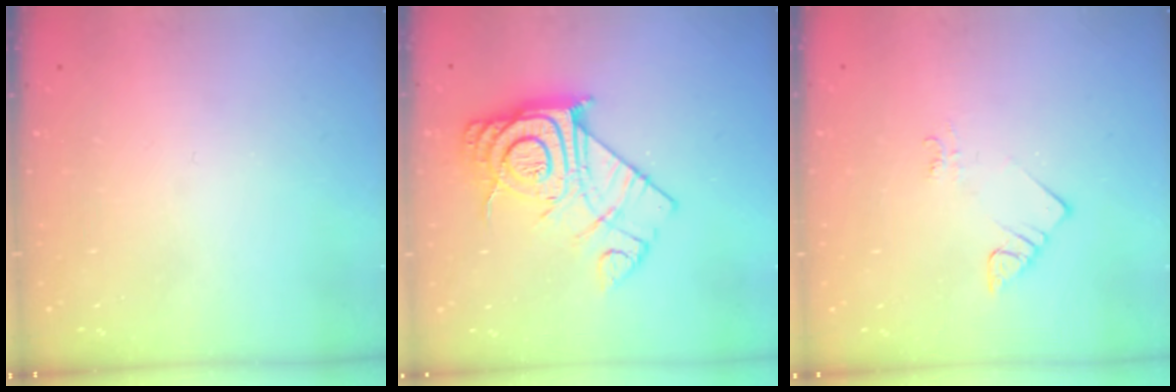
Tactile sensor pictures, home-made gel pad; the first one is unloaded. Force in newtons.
{"total": 17.2, "press": 17.1, "slide": 1.3}
{"total": 2.1, "press": 2.0, "slide": 0.5}